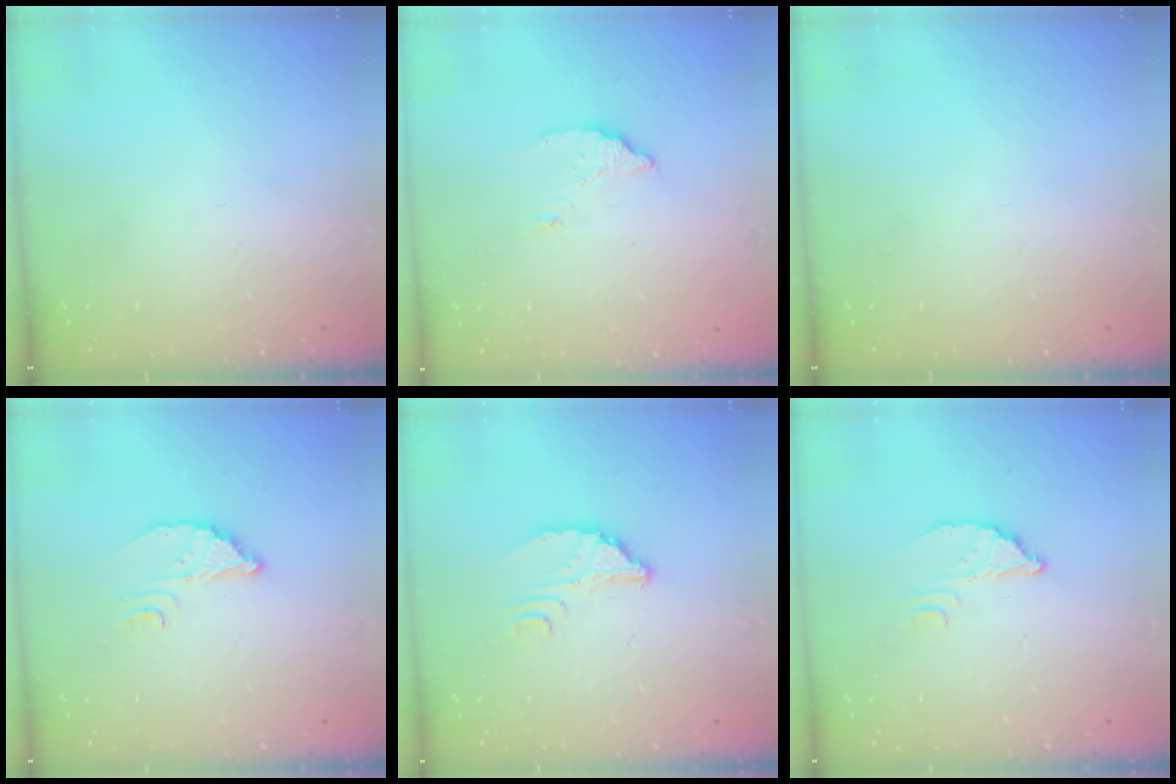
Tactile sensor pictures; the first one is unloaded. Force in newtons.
{"total": 2.9, "press": 2.9, "slide": 0.2}
{"total": 0.0}
{"total": 4.1, "press": 4.1, "slide": 0.1}
{"total": 3.6, "press": 3.6, "slide": 0.1}
{"total": 2.8, "press": 2.8, "slide": 0.2}